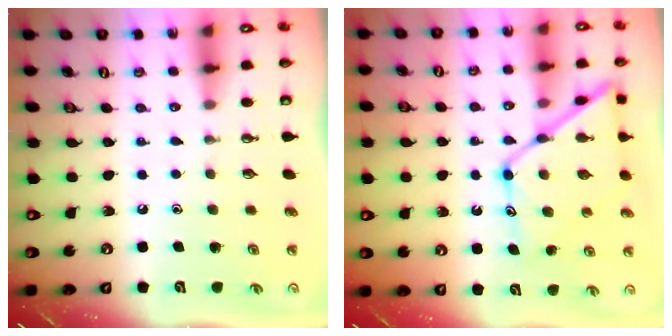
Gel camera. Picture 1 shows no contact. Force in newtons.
{"total": 16.2, "press": 16.1, "slide": 1.6}